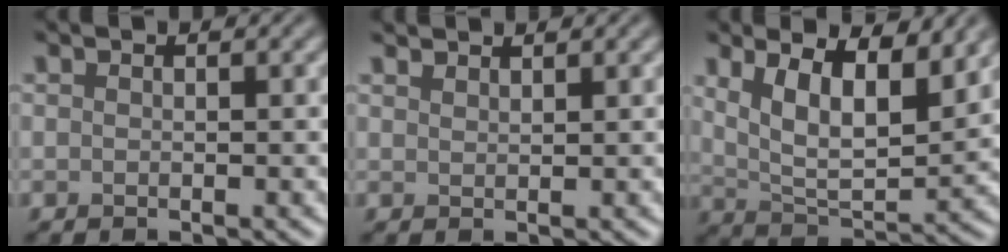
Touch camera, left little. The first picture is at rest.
{"total": 1.6, "force": [1.6, 0.2, 0.3], "torque": [-0.005, 0.001, 0.026]}
{"total": 8.1, "force": [3.9, 3.4, 6.3], "torque": [-0.110, -0.003, 0.063]}